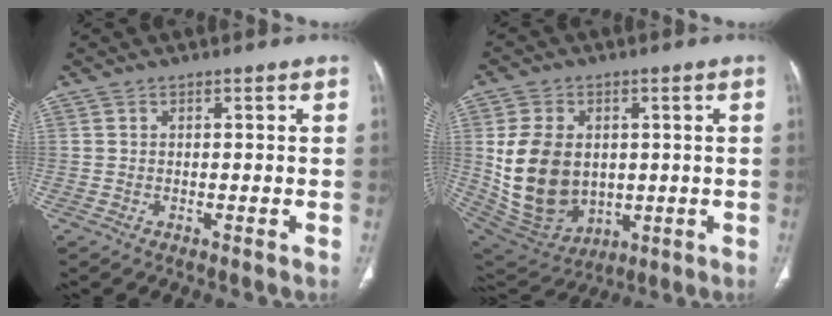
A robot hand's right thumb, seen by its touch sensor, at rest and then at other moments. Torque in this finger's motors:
{"motor_torque": [-0.42, 1.29, 0.90, 0.82, 0.42]}